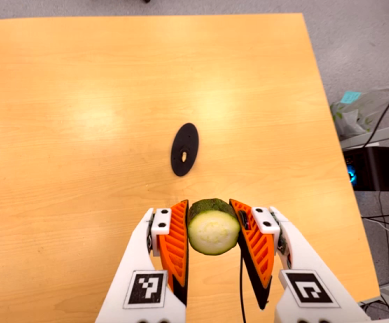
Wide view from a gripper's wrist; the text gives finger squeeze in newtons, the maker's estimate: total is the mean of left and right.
{"total": 11.3, "left": 10.1, "right": 12.5}